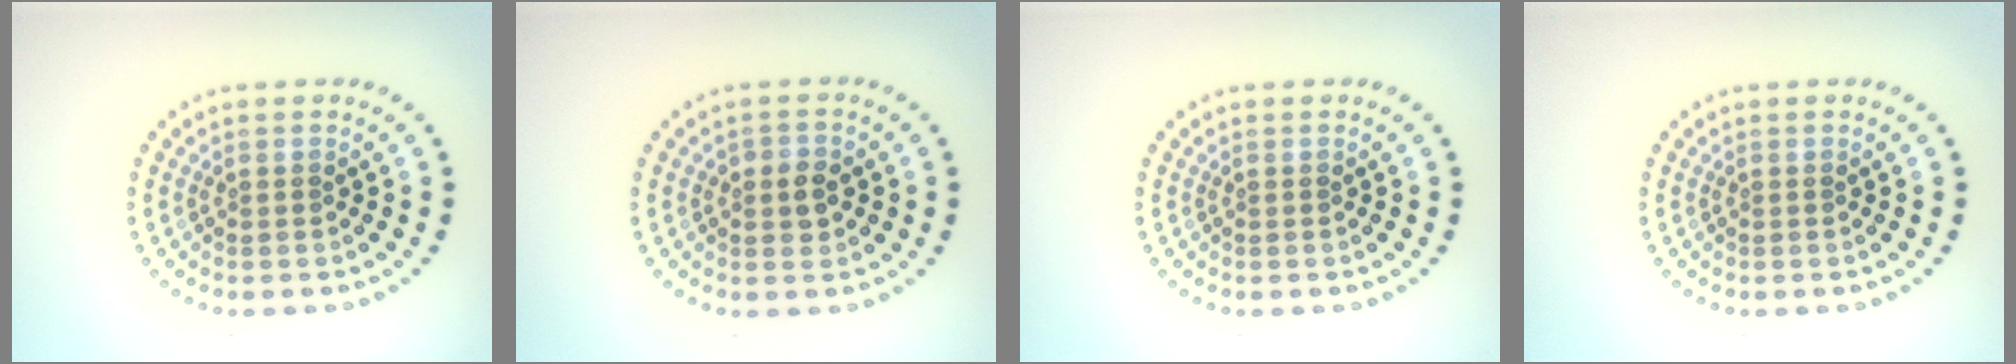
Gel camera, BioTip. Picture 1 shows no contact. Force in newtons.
{"total": 2.1, "press": 2.0, "slide": 0.5}
{"total": 0.0}
{"total": 0.0}